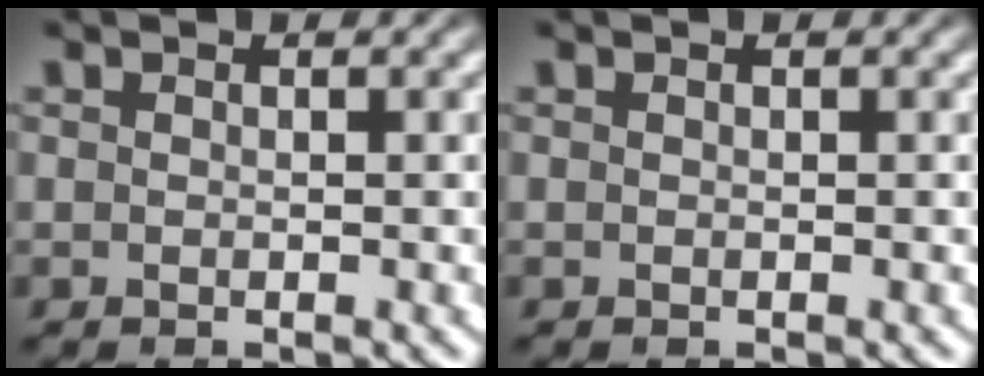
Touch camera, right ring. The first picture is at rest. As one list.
[{"total": 0.0}]